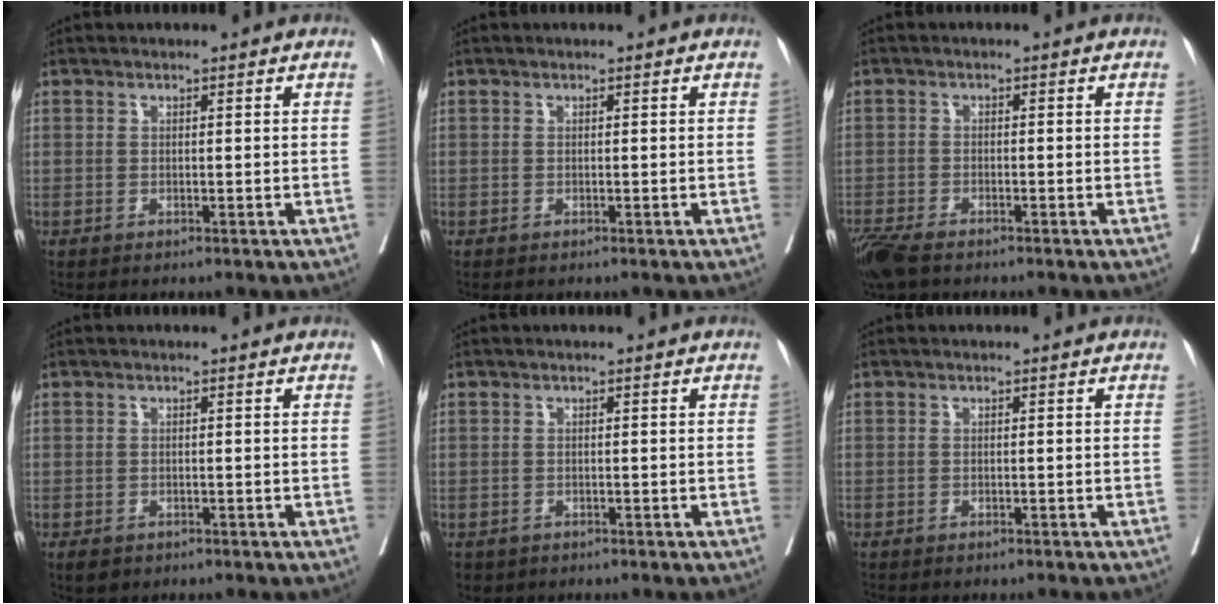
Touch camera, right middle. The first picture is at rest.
{"total": 0.0}
{"total": 5.7, "force": [-4.4, 1.9, 3.1], "torque": [-0.061, -0.013, -0.081]}
{"total": 2.1, "force": [-1.5, 1.3, 0.8], "torque": [-0.011, -0.001, -0.017]}
{"total": 1.8, "force": [-1.1, 1.4, 0.3], "torque": [-0.004, 0.001, -0.014]}
{"total": 1.5, "force": [-1.3, 0.3, 0.6], "torque": [-0.012, -0.003, -0.018]}